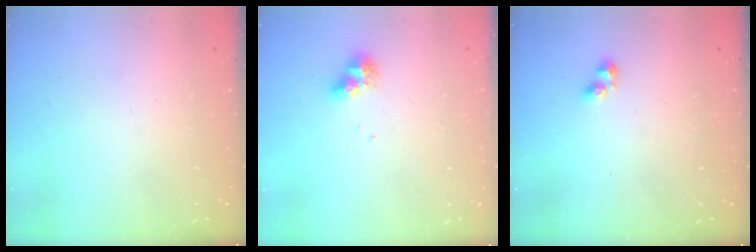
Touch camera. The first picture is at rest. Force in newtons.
{"total": 8.8, "press": 8.7, "slide": 0.9}
{"total": 2.4, "press": 2.3, "slide": 0.4}